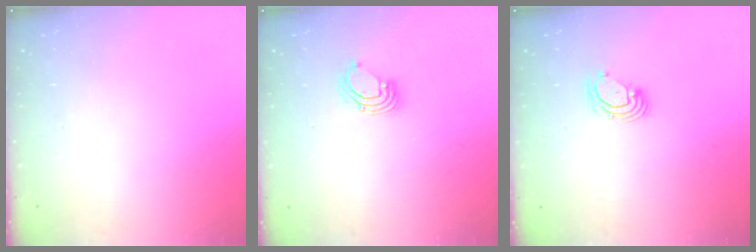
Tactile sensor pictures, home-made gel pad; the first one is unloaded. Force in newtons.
{"total": 2.2, "press": 2.2, "slide": 0.2}
{"total": 4.0, "press": 4.0, "slide": 0.4}